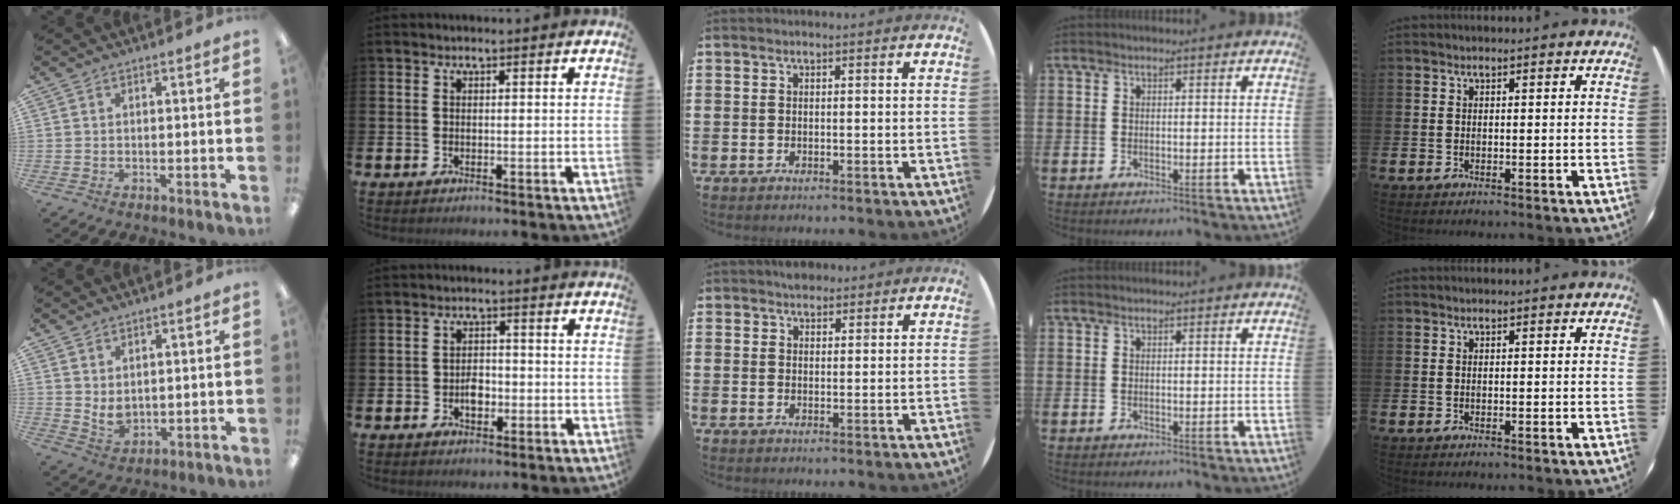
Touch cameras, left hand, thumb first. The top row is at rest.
{"thumb": {"total": 4.0, "force": [2.5, 2.2, 2.0], "torque": [-0.027, -0.021, 0.047]}, "index": {"total": 2.8, "force": [-0.8, 2.0, 1.8], "torque": [-0.023, 0.000, -0.019]}, "middle": {"total": 2.0, "force": [1.8, 0.9, 0.0], "torque": [0.004, 0.003, 0.035]}}